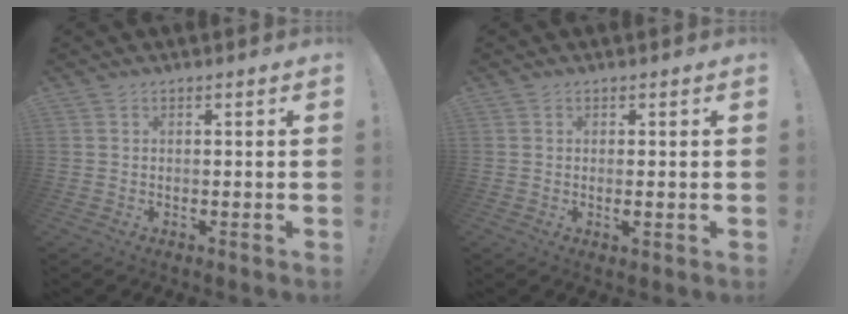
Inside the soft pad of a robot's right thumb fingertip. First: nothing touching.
{"total": 1.7, "force": [-0.1, 0.3, 1.7], "torque": [-0.026, -0.001, -0.001]}